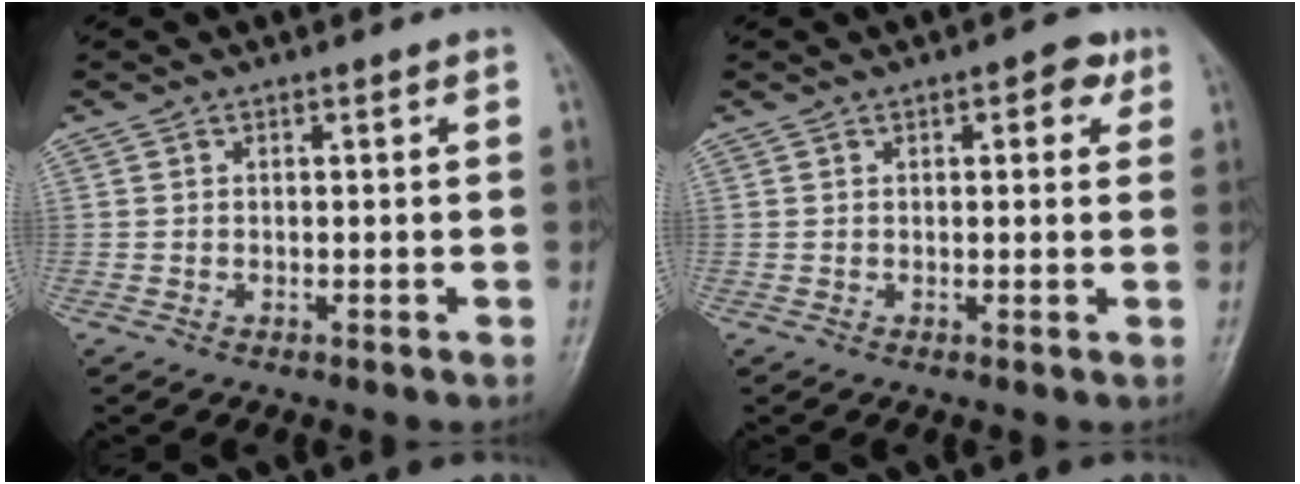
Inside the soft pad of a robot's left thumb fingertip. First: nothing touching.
{"total": 3.9, "force": [1.8, 2.0, 2.9], "torque": [-0.020, 0.000, 0.014]}